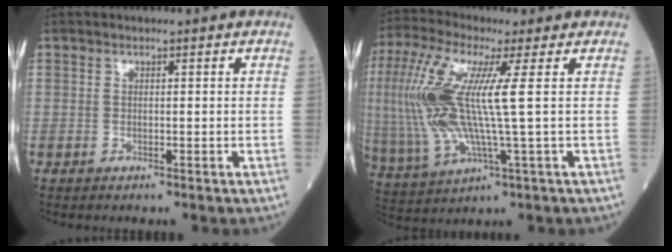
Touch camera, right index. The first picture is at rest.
{"total": 15.5, "force": [1.9, 1.6, 15.2], "torque": [-0.359, 0.005, 0.036]}